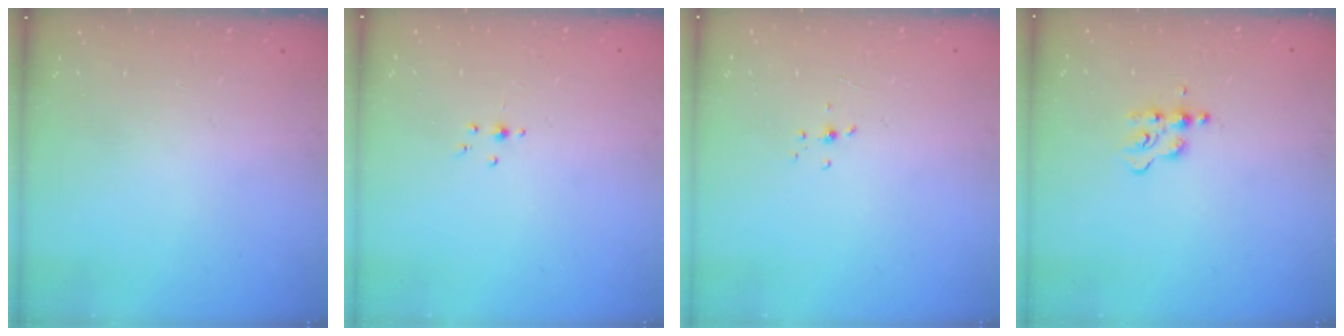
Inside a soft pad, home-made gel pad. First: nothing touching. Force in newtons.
{"total": 2.3, "press": 1.9, "slide": 1.3}
{"total": 4.6, "press": 4.5, "slide": 0.8}
{"total": 4.0, "press": 4.0, "slide": 0.5}